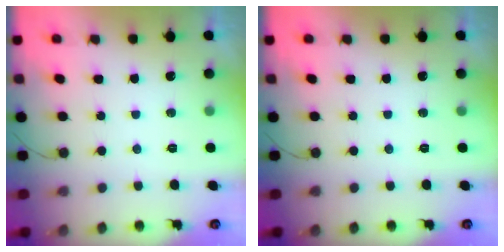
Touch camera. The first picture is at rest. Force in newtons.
{"total": 0.0}